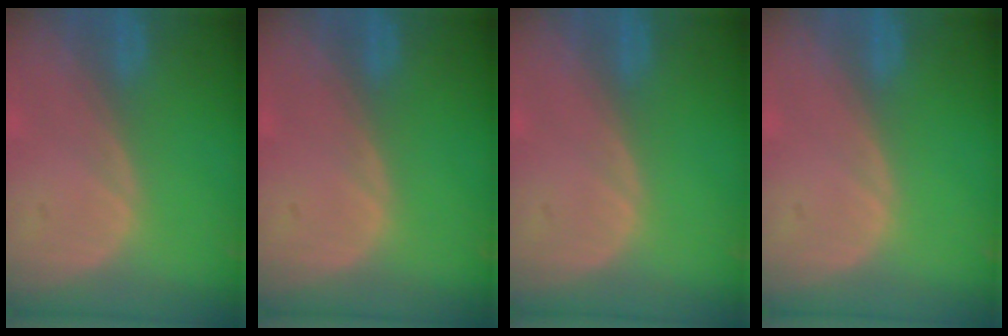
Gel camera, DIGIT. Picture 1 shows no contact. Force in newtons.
{"total": 0.0}
{"total": 0.0}
{"total": 0.0}